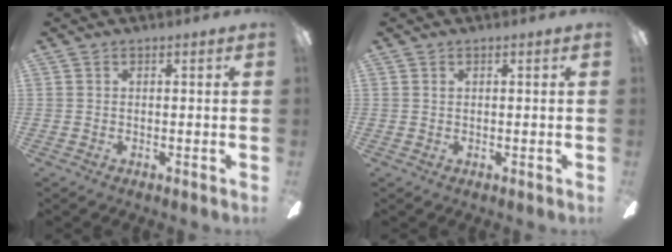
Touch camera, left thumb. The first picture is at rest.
{"total": 0.7, "force": [0.2, 0.5, 0.5], "torque": [-0.010, 0.005, 0.002]}